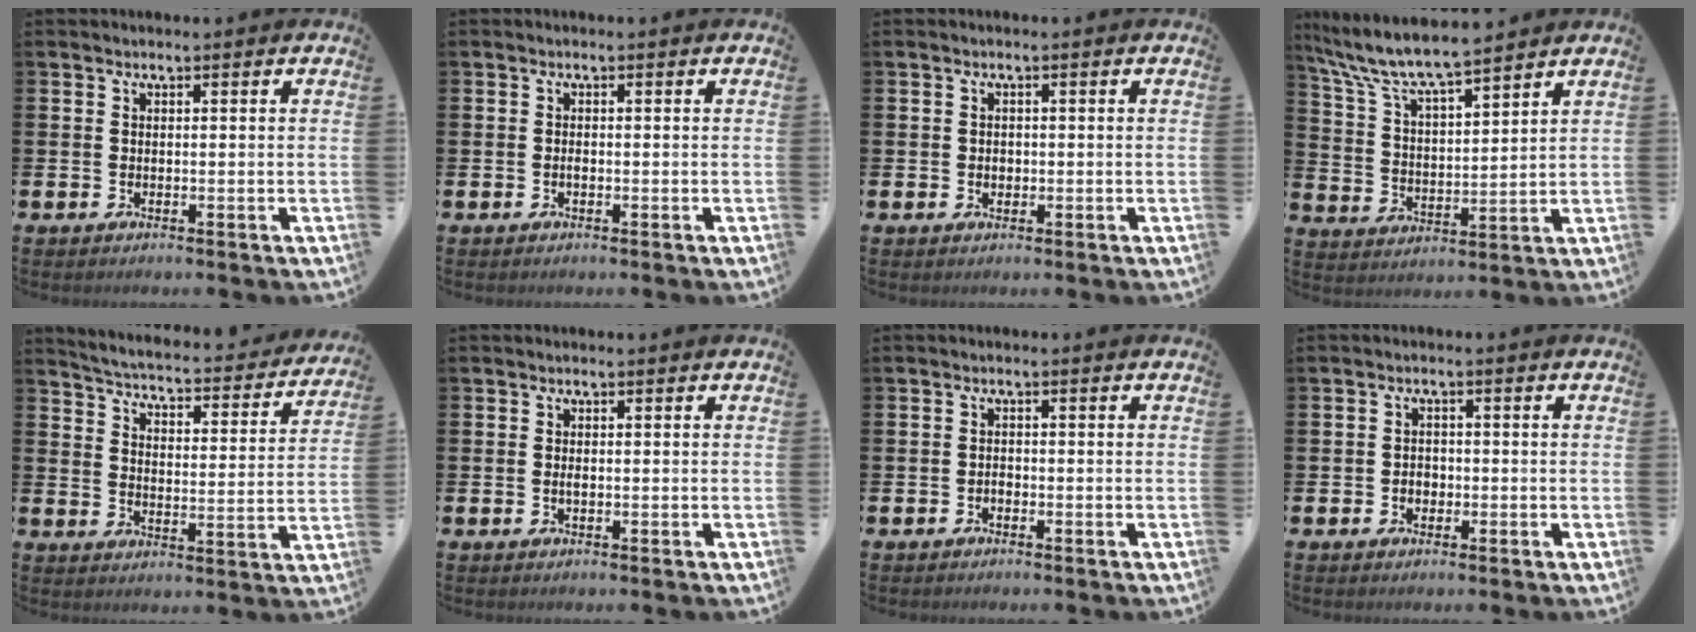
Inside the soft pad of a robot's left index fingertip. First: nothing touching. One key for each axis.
{"total": 0.6, "fx": -0.2, "fy": 0.2, "fz": 0.5, "tx": -0.012, "ty": 0.001, "tz": -0.004}
{"total": 1.0, "fx": 0.0, "fy": 0.9, "fz": 0.4, "tx": 0.003, "ty": 0.003, "tz": -0.005}
{"total": 8.0, "fx": 7.5, "fy": 0.8, "fz": 2.8, "tx": -0.090, "ty": -0.048, "tz": 0.131}
{"total": 4.3, "fx": 4.2, "fy": 0.6, "fz": 1.0, "tx": -0.045, "ty": -0.038, "tz": 0.064}
{"total": 0.7, "fx": 0.0, "fy": 0.3, "fz": 0.6, "tx": -0.008, "ty": -0.001, "tz": -0.003}
{"total": 0.9, "fx": -0.6, "fy": 0.6, "fz": 0.4, "tx": -0.003, "ty": -0.002, "tz": -0.012}
{"total": 1.7, "fx": -0.5, "fy": 1.5, "fz": 0.8, "tx": -0.003, "ty": 0.001, "tz": -0.015}